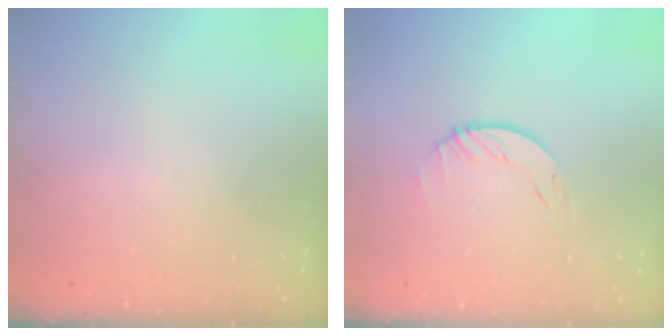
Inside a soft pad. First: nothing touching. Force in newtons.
{"total": 1.9, "press": 1.9, "slide": 0.2}